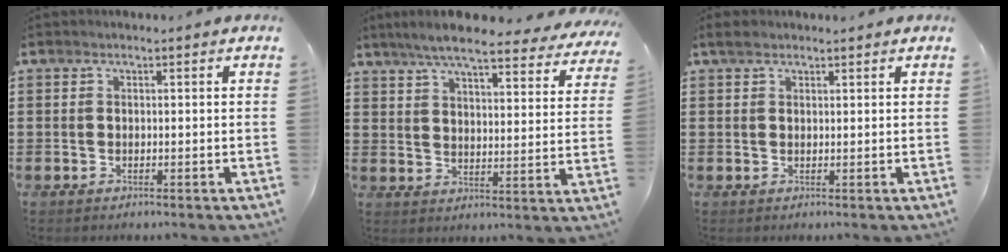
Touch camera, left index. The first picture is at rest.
{"total": 7.7, "force": [6.8, 0.1, 3.6], "torque": [-0.093, -0.032, 0.118]}
{"total": 1.7, "force": [1.3, 0.7, 0.8], "torque": [-0.020, 0.005, 0.025]}